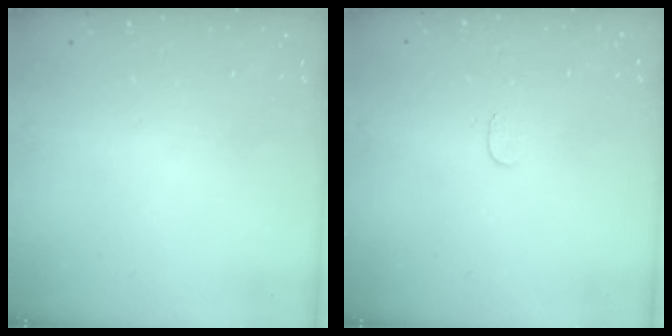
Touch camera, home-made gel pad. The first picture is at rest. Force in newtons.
{"total": 3.0, "press": 3.0, "slide": 0.3}